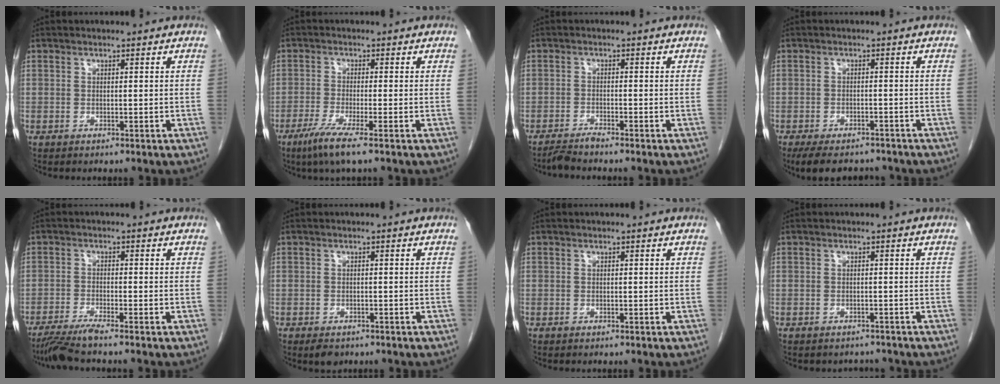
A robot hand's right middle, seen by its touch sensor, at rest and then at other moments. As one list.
[{"total": 5.1, "force": [-3.1, -0.3, 4.0], "torque": [-0.082, -0.018, -0.063]}, {"total": 2.3, "force": [-2.1, -0.5, 0.6], "torque": [-0.018, -0.009, -0.043]}, {"total": 8.7, "force": [-7.3, 3.2, 3.5], "torque": [-0.056, -0.009, -0.103]}, {"total": 4.7, "force": [-3.9, -0.9, 2.4], "torque": [-0.046, -0.019, -0.078]}, {"total": 2.3, "force": [-1.5, 1.2, 1.1], "torque": [-0.016, -0.002, -0.016]}, {"total": 0.0}, {"total": 2.0, "force": [-1.9, 0.8, -0.2], "torque": [-0.002, -0.003, -0.027]}]